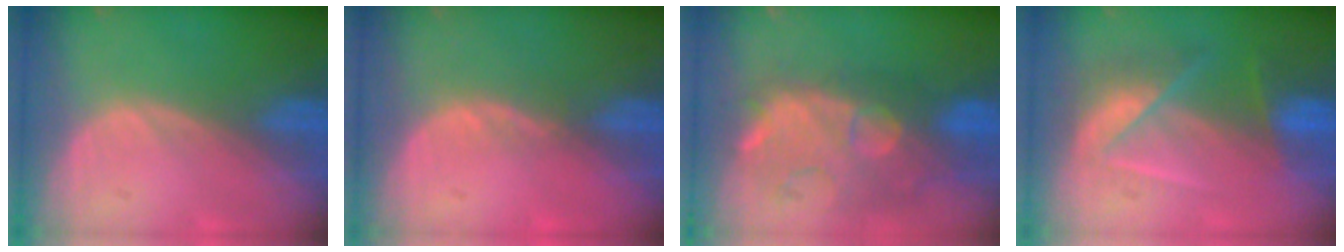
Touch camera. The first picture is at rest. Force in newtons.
{"total": 1.1, "press": 1.0, "slide": 0.5}
{"total": 11.1, "press": 10.3, "slide": 4.1}
{"total": 7.3, "press": 6.5, "slide": 3.4}